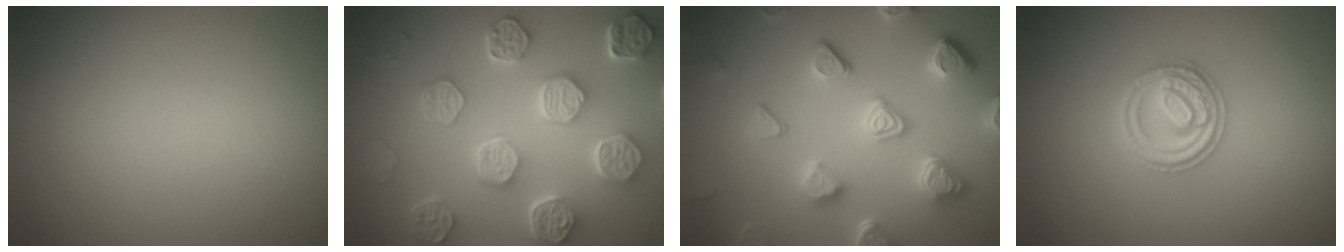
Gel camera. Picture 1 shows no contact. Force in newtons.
{"total": 8.1, "press": 6.1, "slide": 5.4}
{"total": 6.3, "press": 5.2, "slide": 3.5}
{"total": 2.8, "press": 2.8, "slide": 0.4}